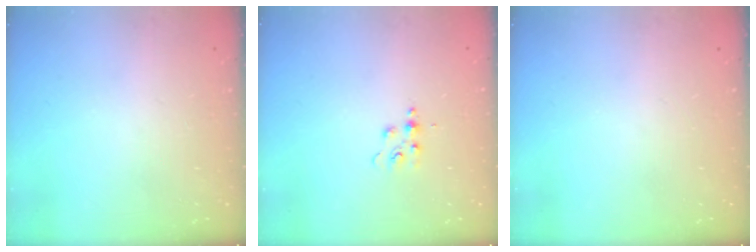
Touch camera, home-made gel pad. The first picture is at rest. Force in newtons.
{"total": 4.1, "press": 4.1, "slide": 0.5}
{"total": 0.0}